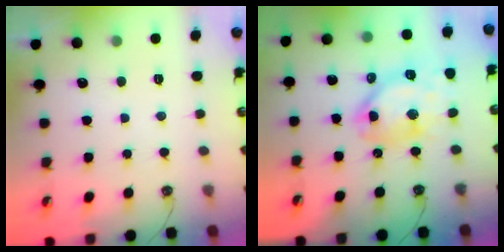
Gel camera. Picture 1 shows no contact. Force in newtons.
{"total": 12.8, "press": 12.7, "slide": 1.5}